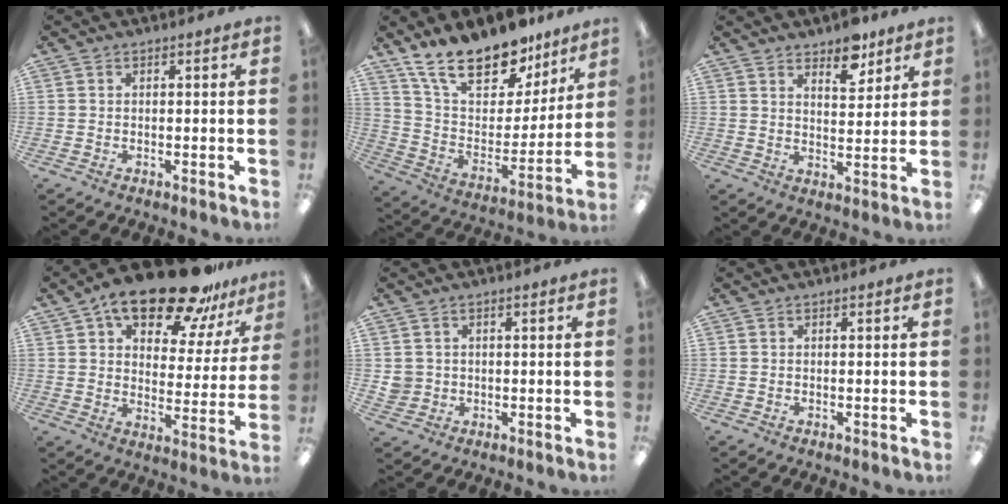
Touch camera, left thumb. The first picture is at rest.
{"total": 20.9, "force": [15.8, 9.4, 10.0], "torque": [-0.178, -0.102, 0.283]}
{"total": 7.1, "force": [5.8, 3.1, 2.6], "torque": [-0.019, -0.036, 0.099]}
{"total": 19.7, "force": [14.9, 6.9, 10.9], "torque": [-0.176, -0.092, 0.252]}
{"total": 3.4, "force": [0.3, 3.3, 0.3], "torque": [-0.005, 0.004, 0.006]}
{"total": 0.0}